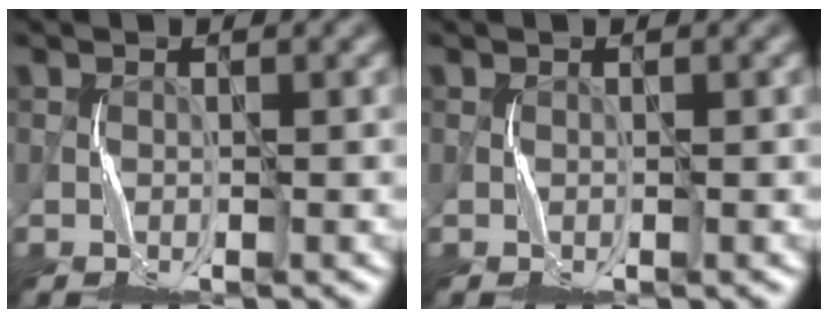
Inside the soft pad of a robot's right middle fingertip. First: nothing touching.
{"total": 0.0}